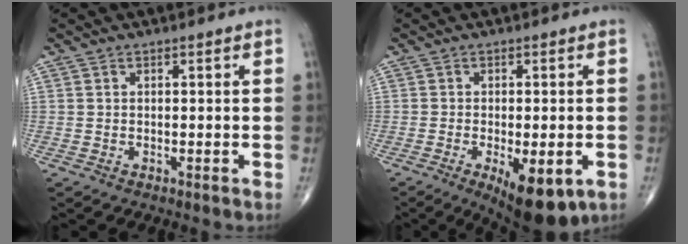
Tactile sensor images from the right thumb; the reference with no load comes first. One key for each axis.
{"total": 11.1, "fx": -4.3, "fy": 4.2, "fz": 9.3, "tx": -0.123, "ty": -0.011, "tz": -0.053}